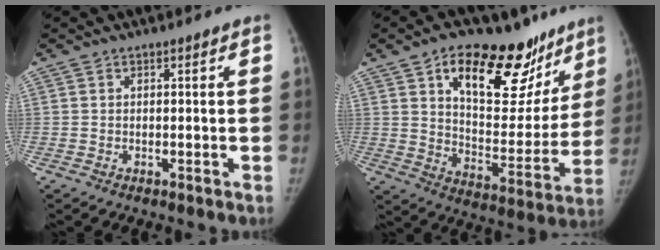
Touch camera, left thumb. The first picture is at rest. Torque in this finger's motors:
{"motor_torque": [0.26, 0.55, 1.46, -1.31, 0.11]}